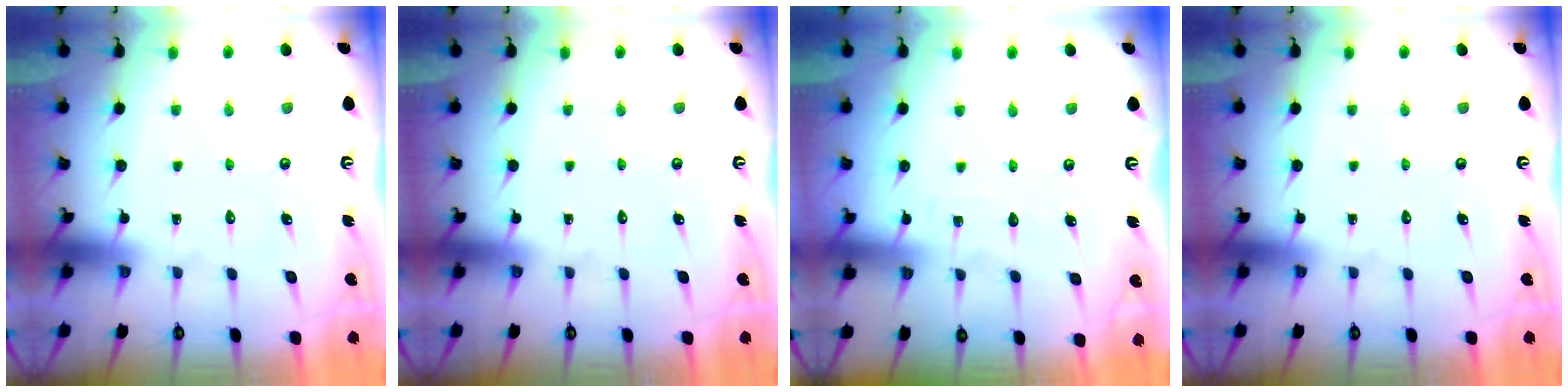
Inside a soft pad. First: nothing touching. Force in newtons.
{"total": 0.0}
{"total": 2.8, "press": 2.8, "slide": 0.4}
{"total": 0.0}